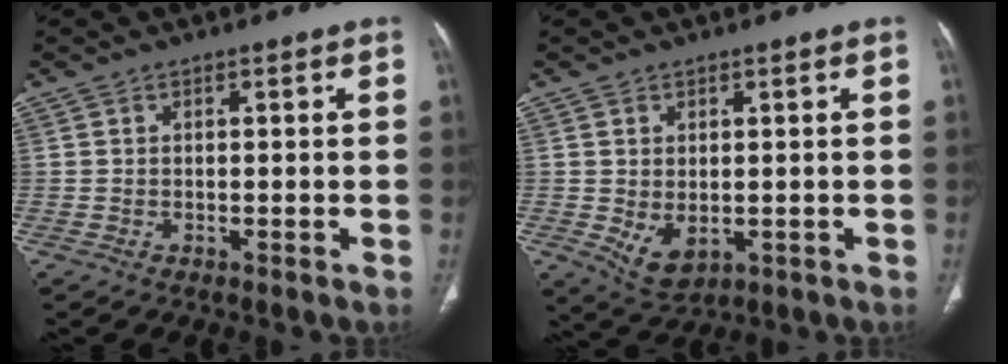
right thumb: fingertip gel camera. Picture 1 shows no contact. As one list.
[{"total": 5.3, "force": [-0.7, 3.5, 4.0], "torque": [-0.064, -0.010, 0.008]}]